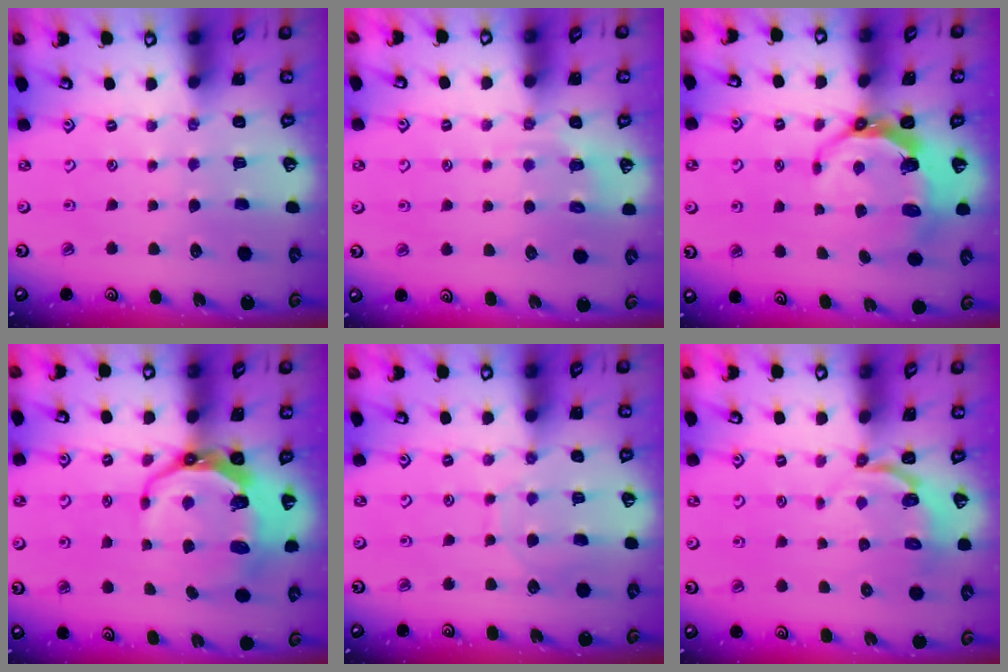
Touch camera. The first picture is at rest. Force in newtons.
{"total": 2.9, "press": 2.6, "slide": 1.2}
{"total": 7.0, "press": 5.5, "slide": 4.3}
{"total": 10.1, "press": 9.3, "slide": 4.0}
{"total": 7.2, "press": 7.1, "slide": 0.6}
{"total": 3.4, "press": 2.5, "slide": 2.3}